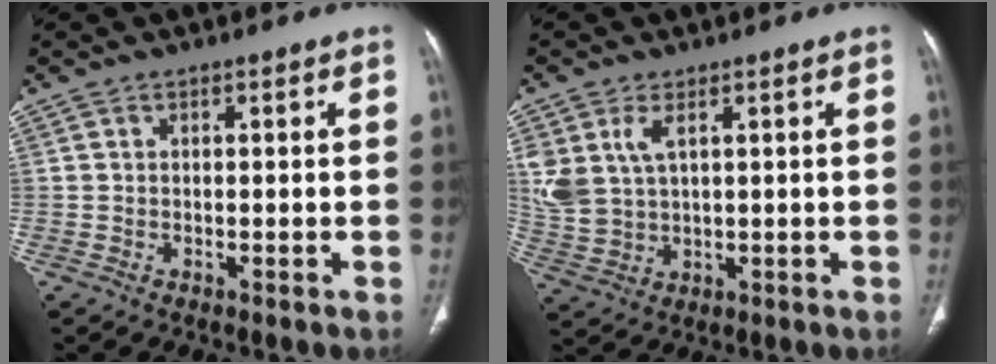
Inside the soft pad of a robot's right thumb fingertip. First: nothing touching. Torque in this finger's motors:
{"motor_torque": [-0.05, 0.09, 0.29, 0.31, 0.11]}